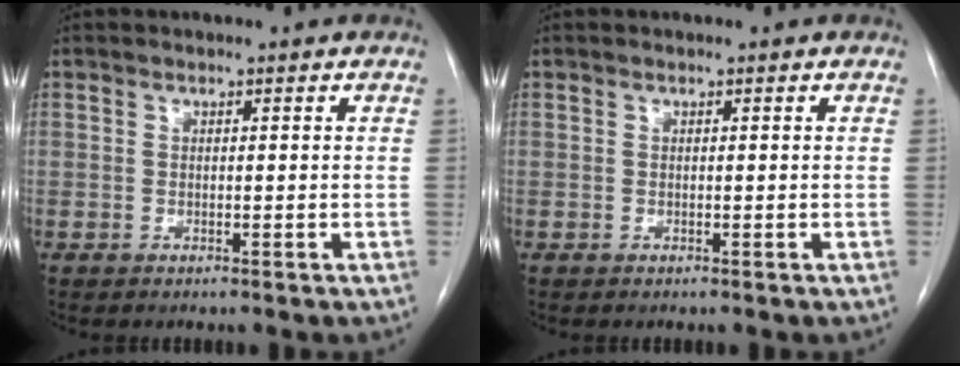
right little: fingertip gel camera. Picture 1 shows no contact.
{"total": 0.0}